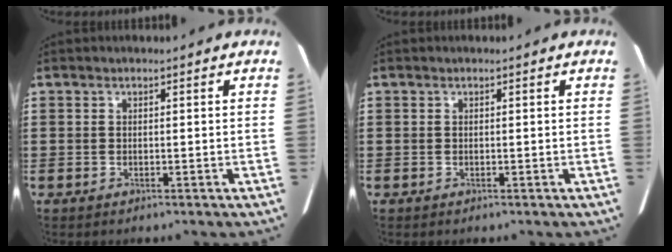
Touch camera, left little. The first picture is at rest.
{"total": 0.0}